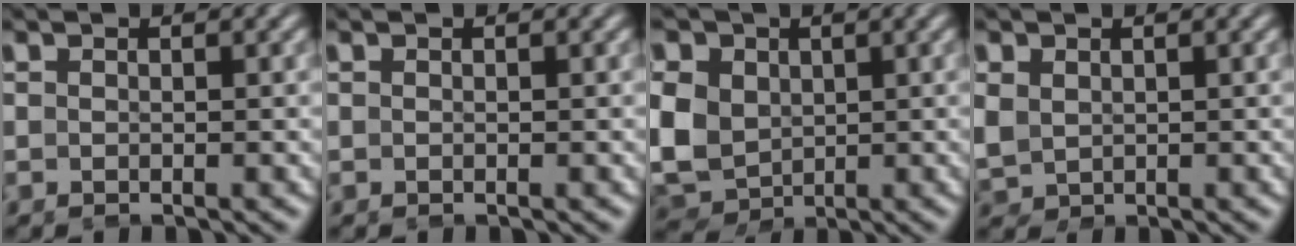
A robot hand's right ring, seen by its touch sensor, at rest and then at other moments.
{"total": 0.0}
{"total": 8.3, "force": [-0.7, 7.5, 3.7], "torque": [-0.109, -0.047, 0.004]}
{"total": 4.6, "force": [-0.2, 4.3, 1.6], "torque": [-0.065, -0.030, 0.012]}